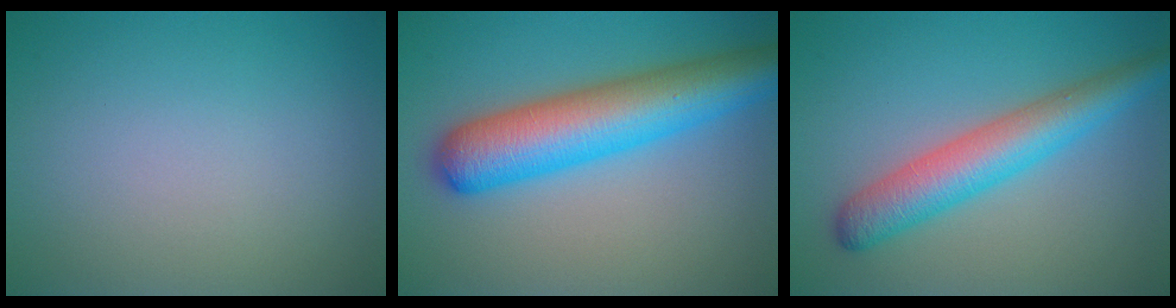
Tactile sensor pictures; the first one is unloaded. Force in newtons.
{"total": 9.0, "press": 9.0, "slide": 0.3}
{"total": 5.7, "press": 5.7, "slide": 0.1}